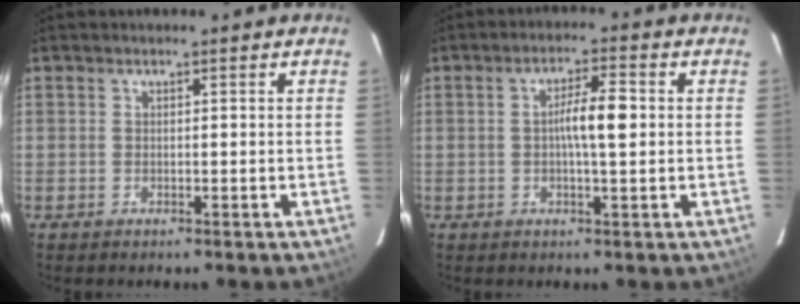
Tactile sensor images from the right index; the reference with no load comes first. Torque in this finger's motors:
{"motor_torque": [0.37, -0.09, 0.40, 0.08]}